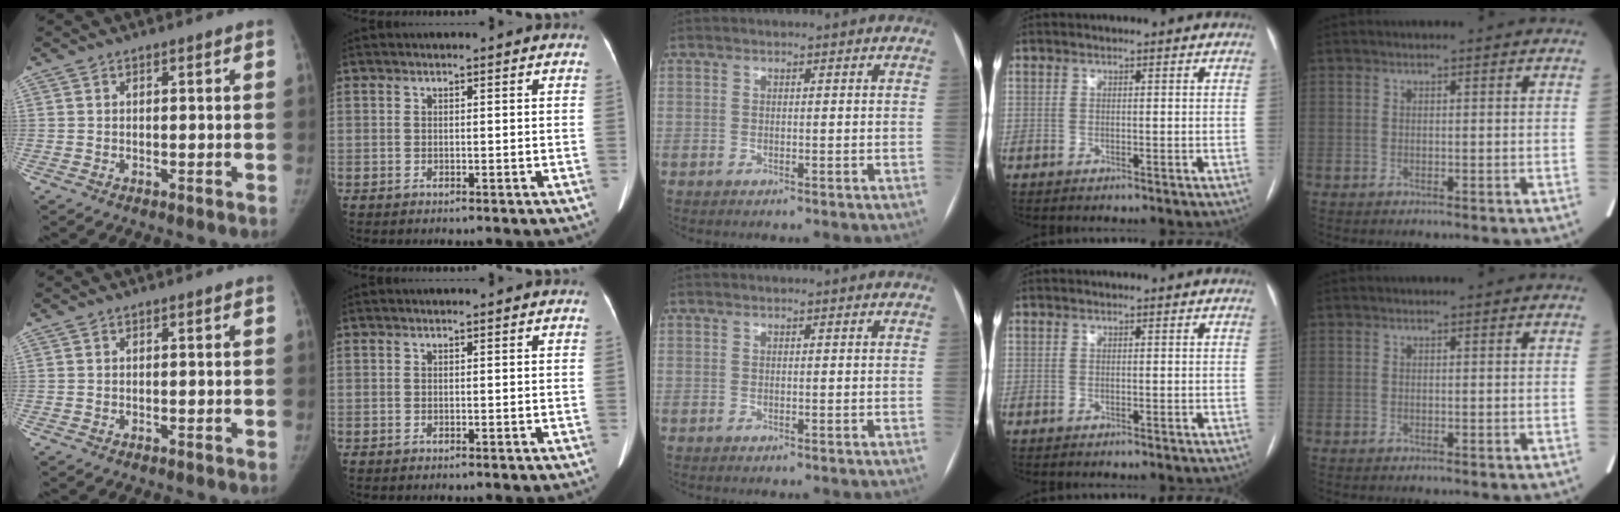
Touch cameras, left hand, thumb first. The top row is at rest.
{}